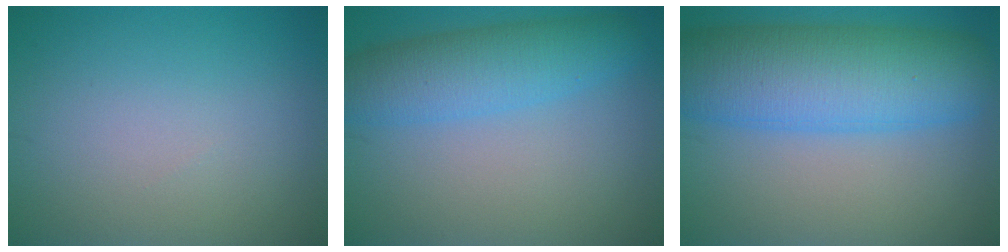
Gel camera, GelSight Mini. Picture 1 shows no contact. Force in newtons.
{"total": 5.6, "press": 5.6, "slide": 0.2}
{"total": 10.9, "press": 10.9, "slide": 0.2}